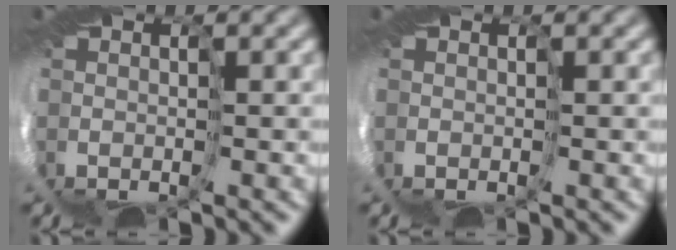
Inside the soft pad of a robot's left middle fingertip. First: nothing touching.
{"total": 0.0}